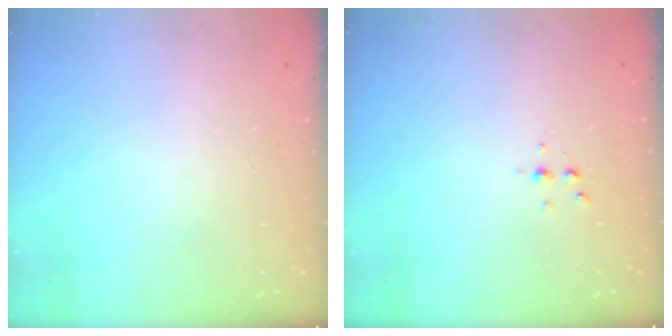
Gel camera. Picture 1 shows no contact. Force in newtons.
{"total": 3.1, "press": 3.1, "slide": 0.5}